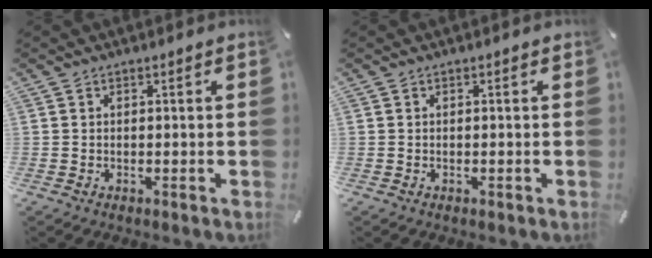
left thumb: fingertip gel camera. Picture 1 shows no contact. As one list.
[{"total": 0.0}]